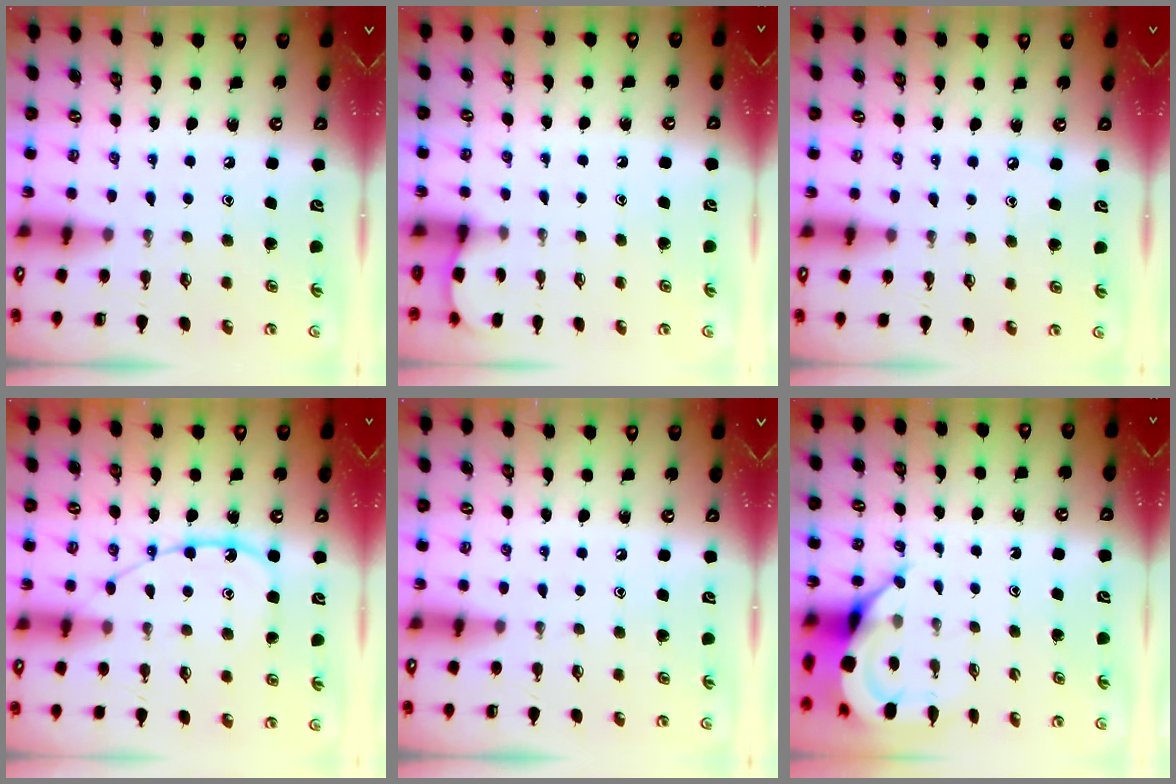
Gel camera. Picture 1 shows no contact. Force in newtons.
{"total": 1.7, "press": 1.6, "slide": 0.2}
{"total": 2.9, "press": 2.8, "slide": 0.4}
{"total": 12.6, "press": 12.5, "slide": 1.1}
{"total": 0.0}
{"total": 5.4, "press": 5.4, "slide": 0.5}